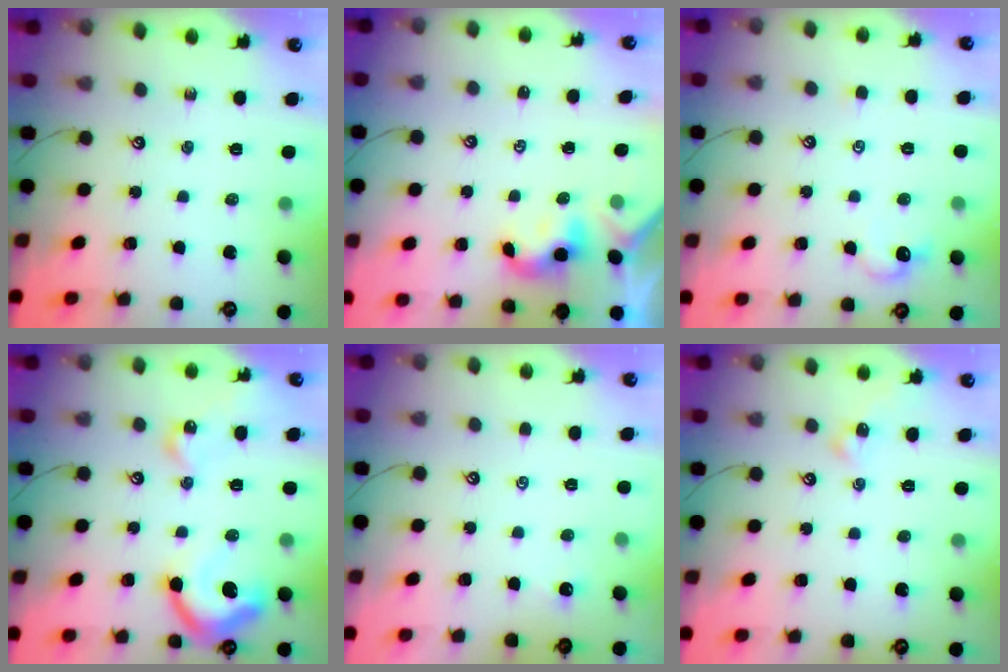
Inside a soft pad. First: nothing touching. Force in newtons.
{"total": 2.2, "press": 2.2, "slide": 0.2}
{"total": 1.2, "press": 1.0, "slide": 0.7}
{"total": 16.0, "press": 16.0, "slide": 1.2}
{"total": 1.9, "press": 1.9, "slide": 0.3}
{"total": 1.3, "press": 1.2, "slide": 0.4}